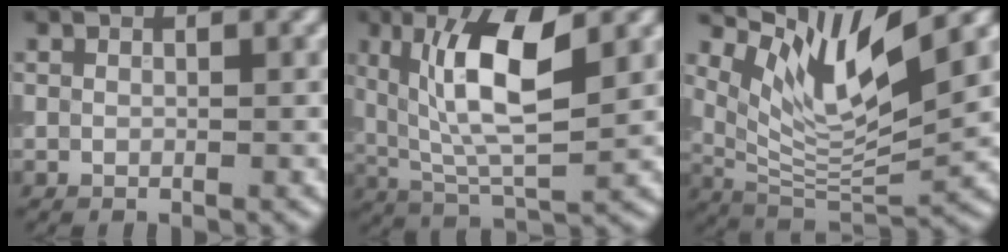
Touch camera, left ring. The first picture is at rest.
{"total": 8.6, "force": [2.6, 2.8, 7.8], "torque": [-0.144, -0.006, 0.047]}
{"total": 8.5, "force": [4.8, 2.2, 6.6], "torque": [-0.128, -0.008, 0.095]}